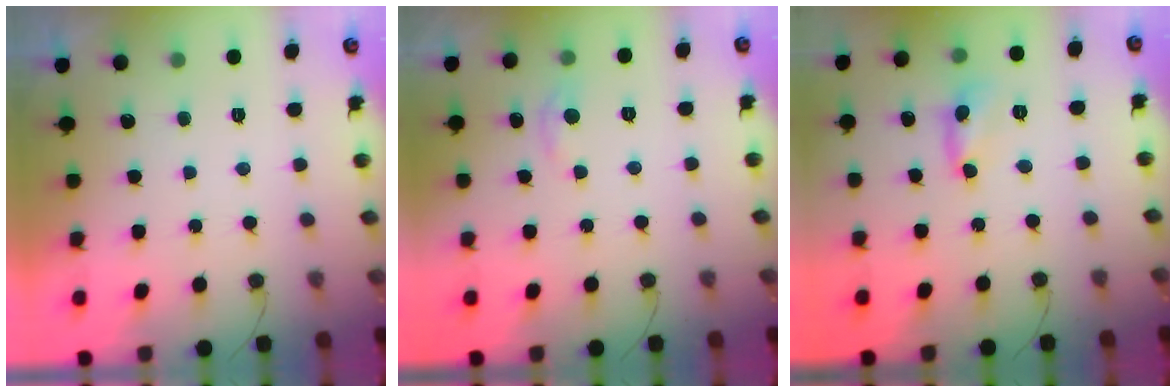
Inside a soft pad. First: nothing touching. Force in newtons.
{"total": 3.1, "press": 3.1, "slide": 0.4}
{"total": 3.3, "press": 3.3, "slide": 0.3}